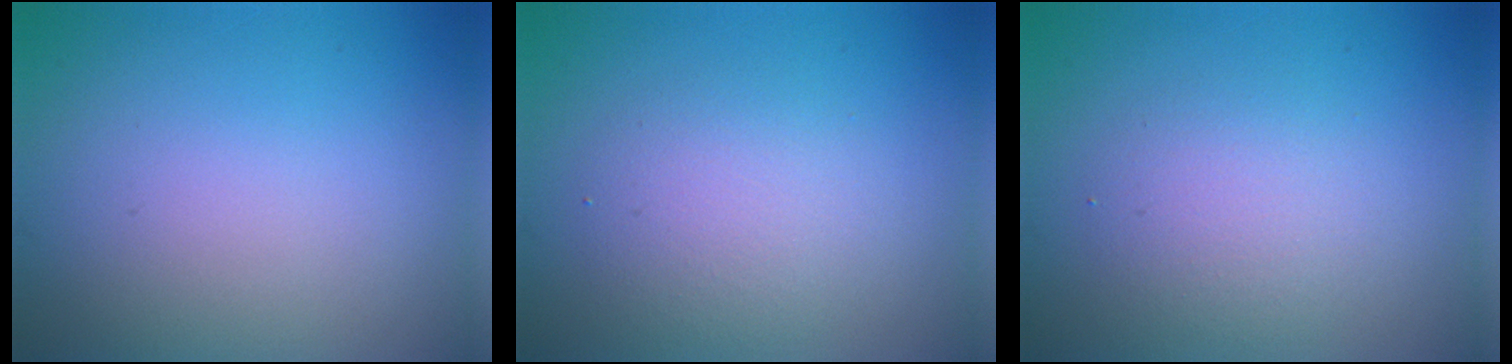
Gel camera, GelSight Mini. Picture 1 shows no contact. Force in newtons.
{"total": 2.9, "press": 2.9, "slide": 0.2}
{"total": 2.5, "press": 2.5, "slide": 0.2}